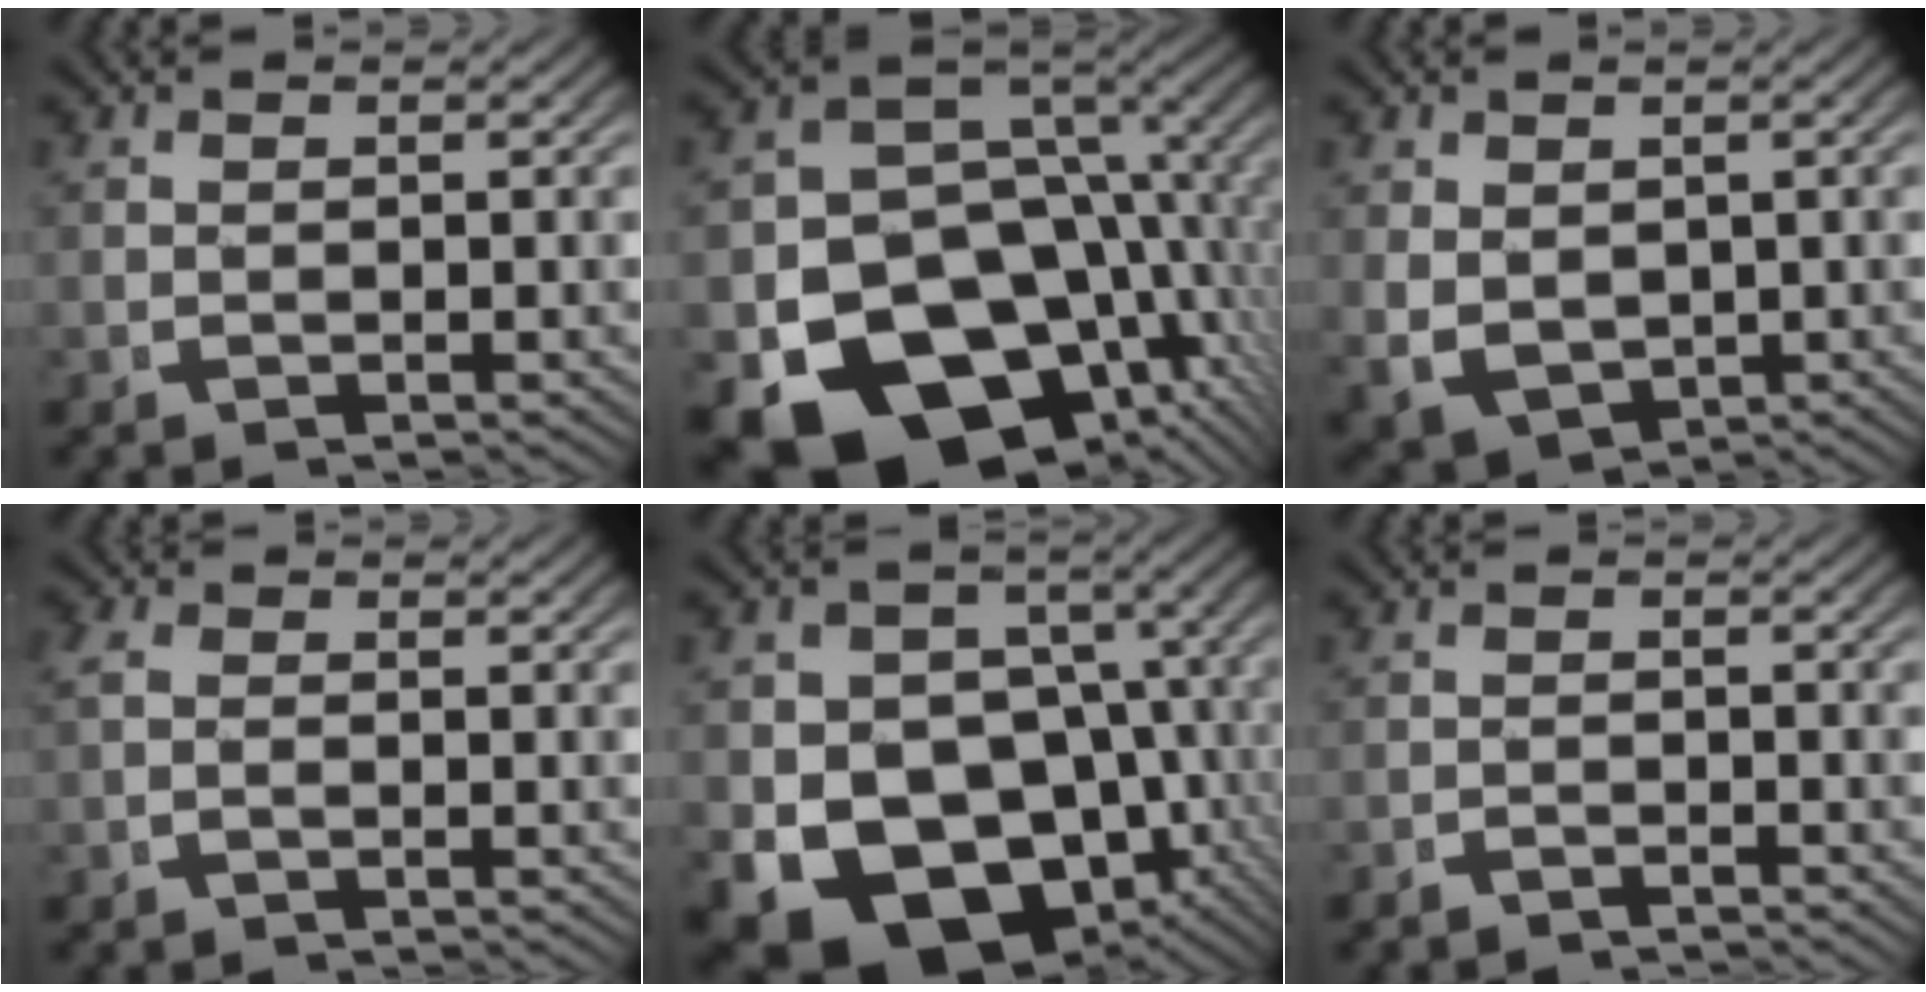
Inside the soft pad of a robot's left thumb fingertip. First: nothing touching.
{"total": 21.4, "force": [-7.6, 15.3, 13.0], "torque": [-0.271, -0.091, -0.092]}
{"total": 5.2, "force": [-1.1, 4.2, 2.9], "torque": [-0.075, -0.038, 0.010]}
{"total": 1.0, "force": [-0.2, 0.8, 0.6], "torque": [-0.022, -0.003, -0.002]}
{"total": 18.0, "force": [-5.8, 13.8, 10.1], "torque": [-0.213, -0.091, -0.064]}
{"total": 1.8, "force": [-1.8, 0.2, 0.0], "torque": [0.005, -0.008, -0.032]}